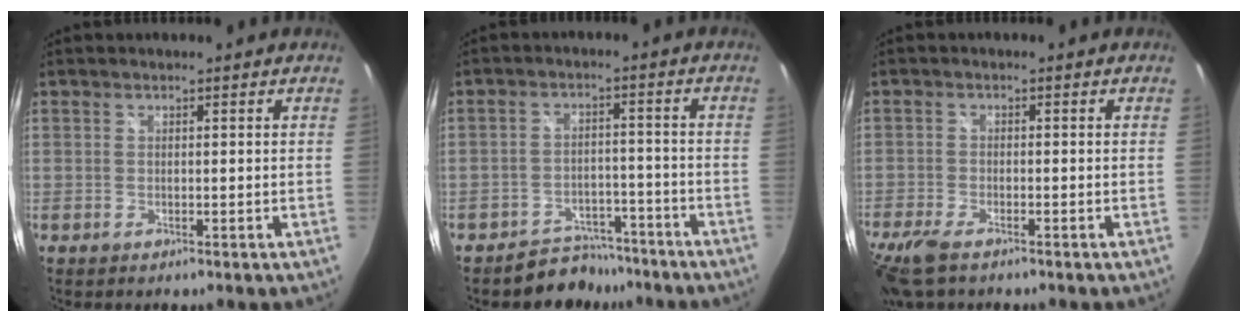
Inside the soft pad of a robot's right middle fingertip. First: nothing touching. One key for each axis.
{"total": 7.5, "fx": -6.5, "fy": 3.8, "fz": 0.5, "tx": -0.017, "ty": 0.018, "tz": -0.088}
{"total": 8.0, "fx": -5.8, "fy": 2.7, "fz": 4.8, "tx": -0.127, "ty": -0.031, "tz": -0.113}